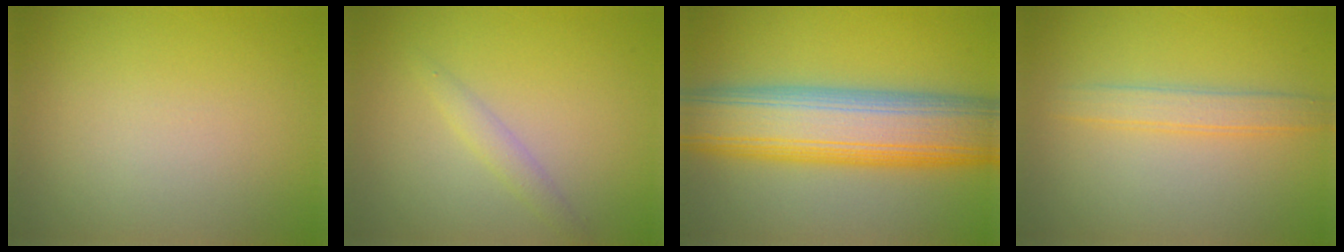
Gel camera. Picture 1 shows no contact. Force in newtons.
{"total": 1.4, "press": 1.4, "slide": 0.0}
{"total": 11.8, "press": 11.7, "slide": 0.5}
{"total": 2.4, "press": 2.3, "slide": 0.2}